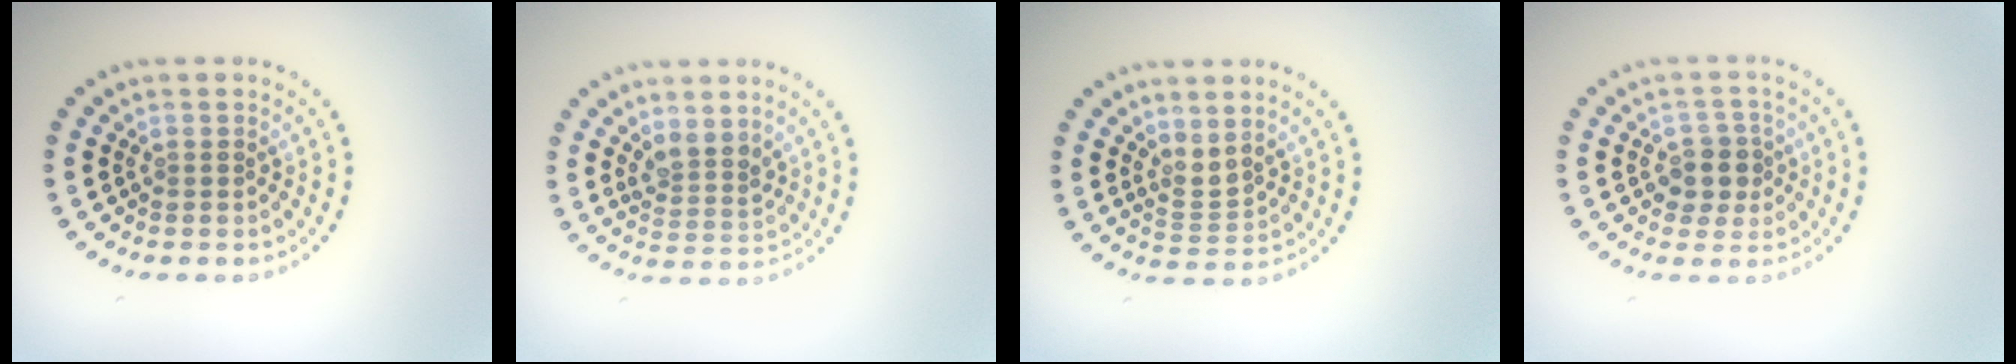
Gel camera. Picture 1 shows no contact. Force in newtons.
{"total": 2.4, "press": 1.9, "slide": 1.5}
{"total": 1.7, "press": 1.2, "slide": 1.1}
{"total": 2.7, "press": 2.4, "slide": 1.1}